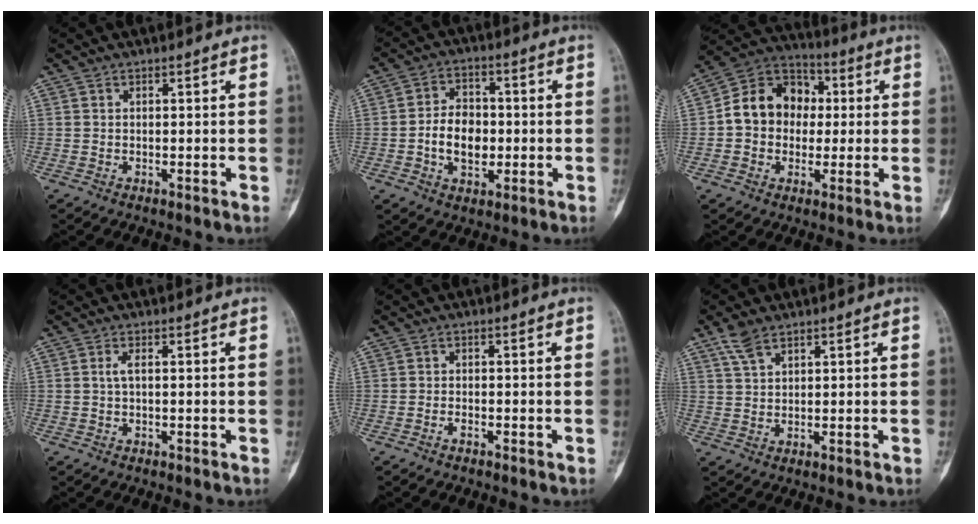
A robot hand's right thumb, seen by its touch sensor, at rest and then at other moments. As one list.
[{"total": 8.7, "force": [-1.3, 6.1, 6.1], "torque": [-0.078, 0.013, -0.026]}, {"total": 13.4, "force": [0.7, 11.0, 7.7], "torque": [-0.093, 0.033, 0.001]}, {"total": 1.3, "force": [0.1, 0.3, 1.2], "torque": [-0.030, 0.000, 0.001]}, {"total": 0.8, "force": [-0.6, 0.4, 0.4], "torque": [-0.009, 0.003, -0.013]}, {"total": 3.9, "force": [2.6, 1.7, 2.4], "torque": [-0.048, 0.000, 0.059]}]